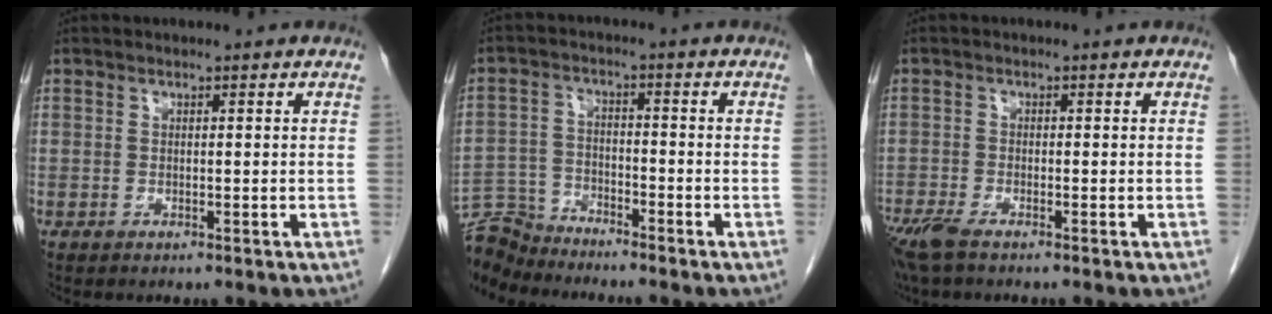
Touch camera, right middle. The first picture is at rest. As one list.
[{"total": 7.6, "force": [-7.6, 0.6, 0.2], "torque": [-0.008, -0.001, -0.145]}, {"total": 4.6, "force": [-3.5, 0.9, 2.9], "torque": [-0.064, -0.015, -0.066]}]